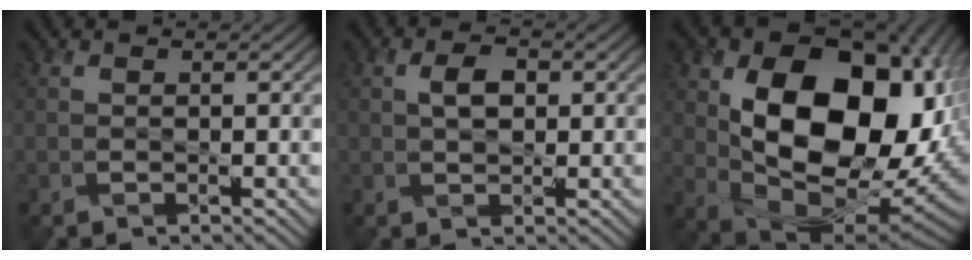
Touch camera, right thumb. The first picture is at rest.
{"total": 3.0, "force": [0.5, 1.8, 2.3], "torque": [-0.046, 0.002, 0.007]}
{"total": 20.0, "force": [2.6, 13.1, 14.8], "torque": [-0.235, -0.024, 0.058]}